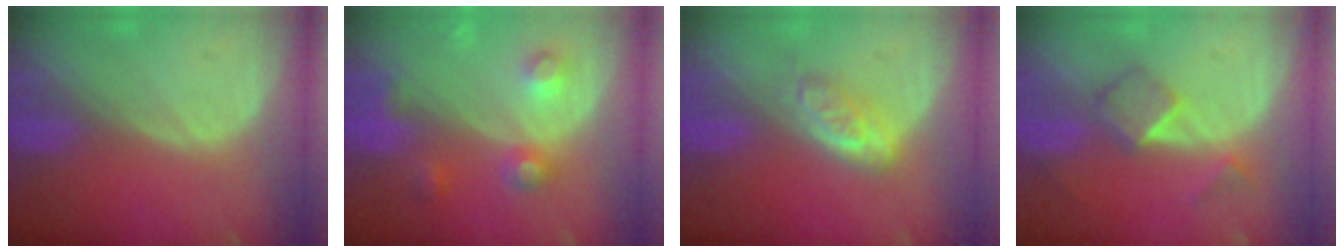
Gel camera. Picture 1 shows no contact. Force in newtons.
{"total": 4.9, "press": 4.9, "slide": 0.2}
{"total": 4.8, "press": 4.2, "slide": 2.2}
{"total": 5.0, "press": 4.4, "slide": 2.4}